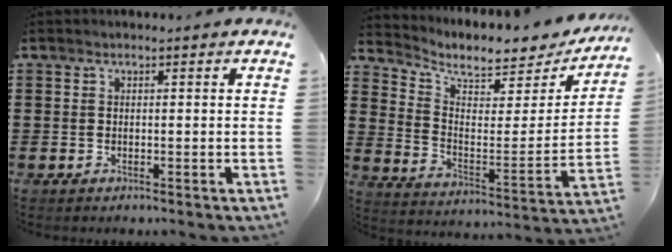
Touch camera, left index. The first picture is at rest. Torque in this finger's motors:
{"motor_torque": [2.14, 0.00, 0.10, 0.06]}